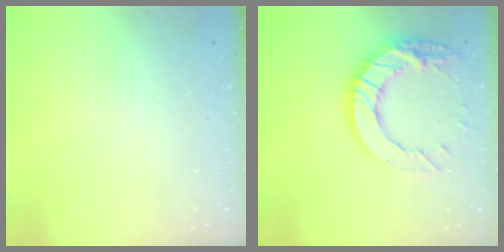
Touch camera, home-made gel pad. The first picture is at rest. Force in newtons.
{"total": 15.9, "press": 15.9, "slide": 1.3}